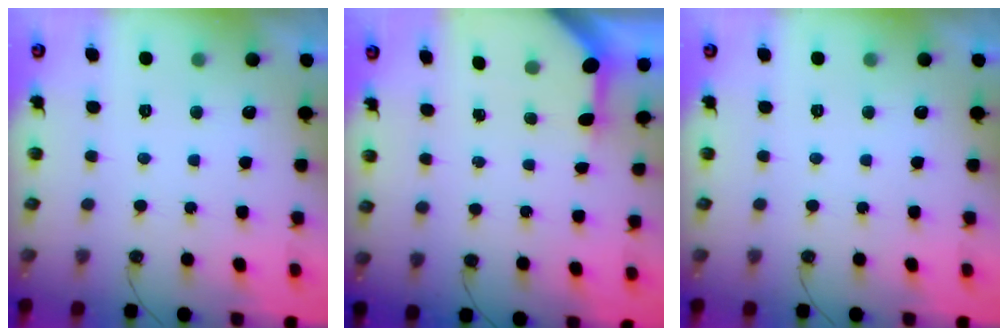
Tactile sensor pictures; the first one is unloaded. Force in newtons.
{"total": 3.3, "press": 3.3, "slide": 0.4}
{"total": 0.0}